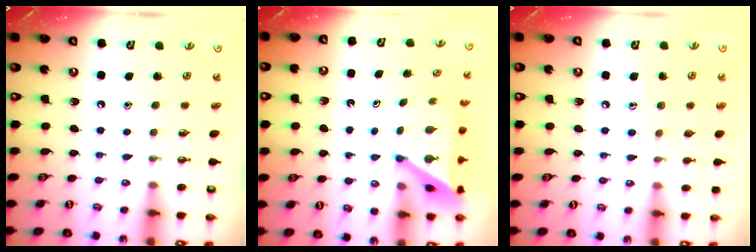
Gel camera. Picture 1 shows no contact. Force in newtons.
{"total": 4.6, "press": 4.6, "slide": 0.2}
{"total": 6.2, "press": 6.2, "slide": 0.6}